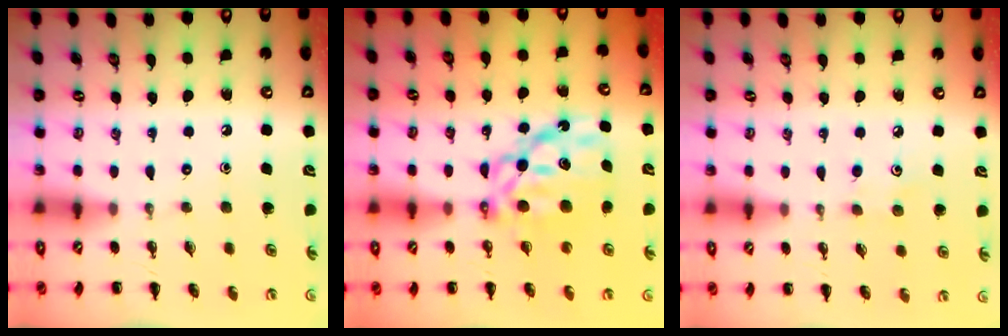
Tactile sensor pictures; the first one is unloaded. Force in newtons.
{"total": 8.7, "press": 8.6, "slide": 1.4}
{"total": 3.0, "press": 2.9, "slide": 0.8}